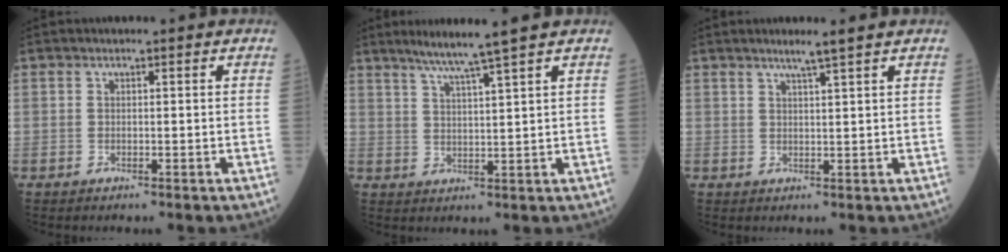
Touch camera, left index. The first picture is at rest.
{"total": 6.2, "force": [4.7, -1.7, 3.6], "torque": [-0.063, -0.003, 0.084]}
{"total": 2.8, "force": [2.0, -0.9, 1.7], "torque": [-0.031, -0.006, 0.038]}